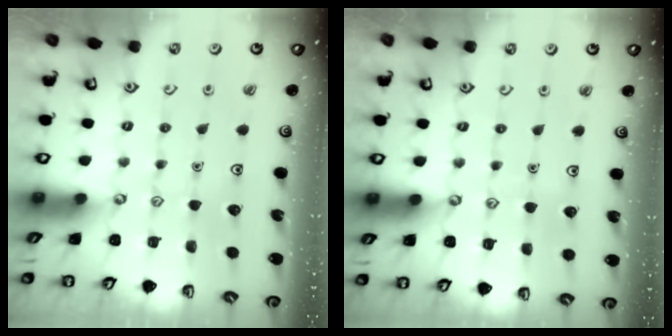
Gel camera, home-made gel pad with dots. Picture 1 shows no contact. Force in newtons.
{"total": 3.3, "press": 3.3, "slide": 0.2}